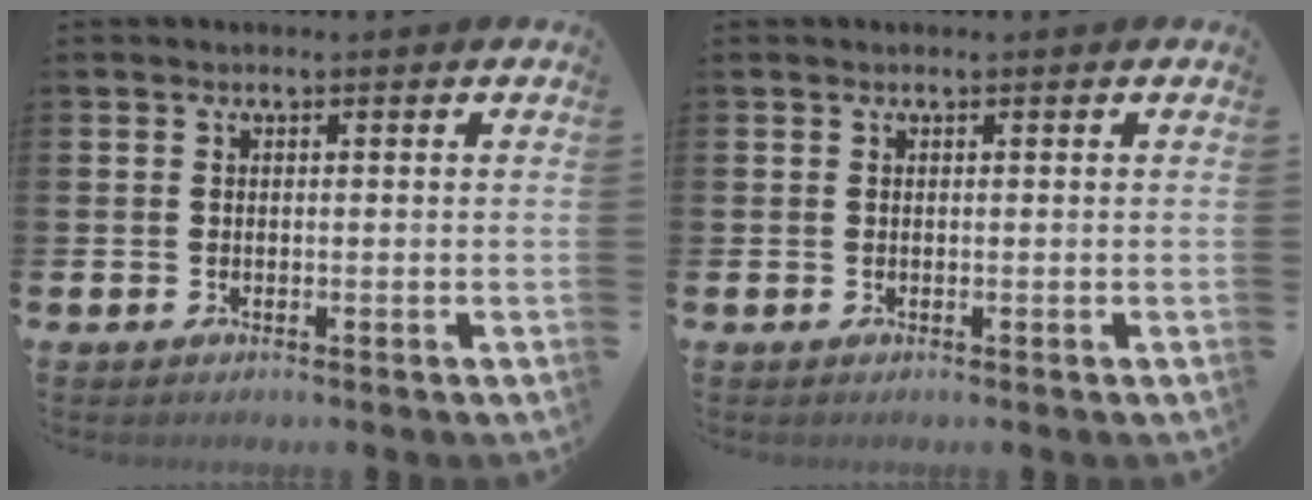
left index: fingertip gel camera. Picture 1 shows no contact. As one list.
[{"total": 0.0}]